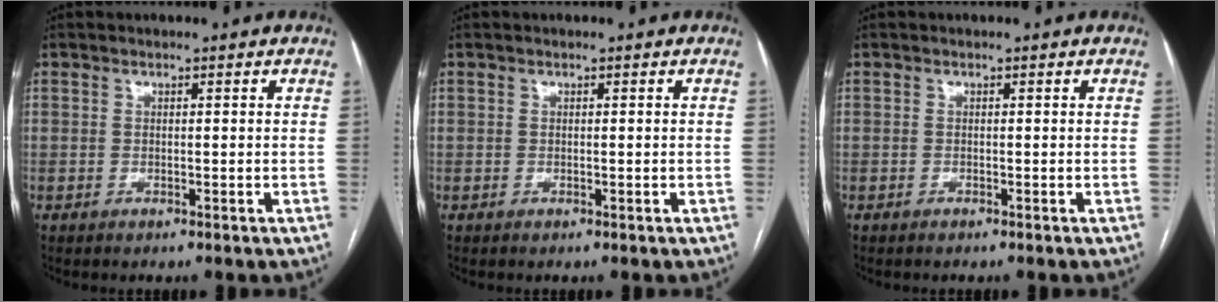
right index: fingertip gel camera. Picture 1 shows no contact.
{"total": 0.0}
{"total": 0.0}